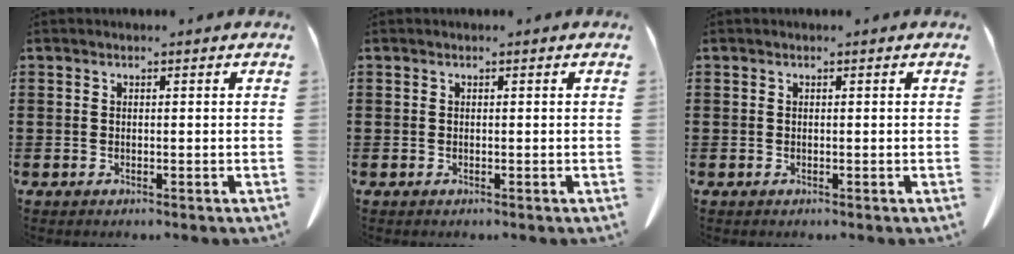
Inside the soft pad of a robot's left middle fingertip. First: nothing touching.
{"total": 0.0}
{"total": 0.0}